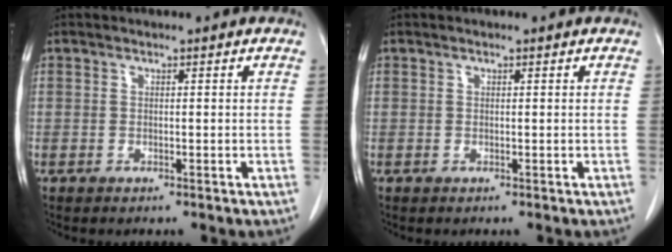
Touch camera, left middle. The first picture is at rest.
{"total": 0.0}